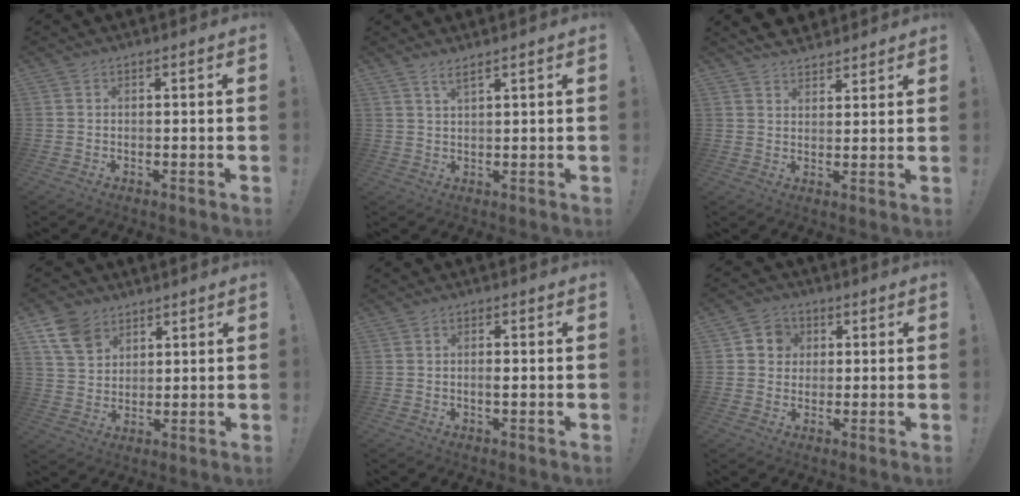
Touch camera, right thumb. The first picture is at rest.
{"total": 2.6, "force": [2.0, 0.0, 1.7], "torque": [-0.032, -0.010, 0.035]}
{"total": 5.5, "force": [5.0, 2.2, 0.7], "torque": [-0.014, -0.026, 0.094]}
{"total": 9.8, "force": [5.9, 6.8, 4.0], "torque": [-0.071, -0.026, 0.119]}
{"total": 1.6, "force": [-0.3, 0.4, 1.5], "torque": [-0.020, -0.001, -0.008]}
{"total": 5.9, "force": [0.8, 5.6, 1.5], "torque": [-0.020, -0.001, 0.015]}